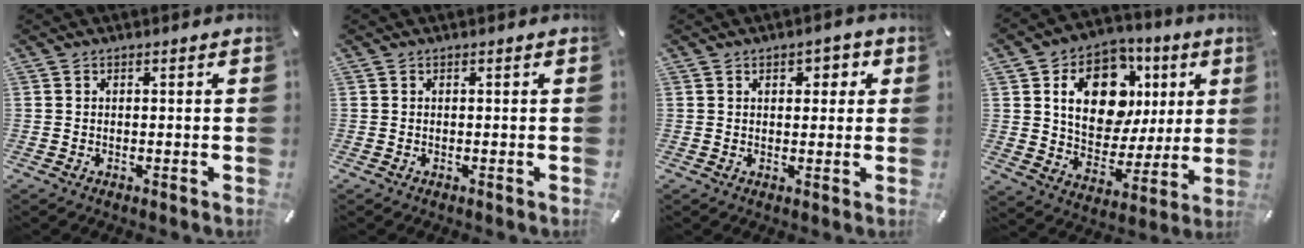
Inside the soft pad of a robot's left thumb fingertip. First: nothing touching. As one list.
[{"total": 0.0}, {"total": 2.9, "force": [1.0, 2.1, 1.8], "torque": [-0.016, -0.002, 0.008]}, {"total": 17.0, "force": [6.1, 12.4, 10.0], "torque": [-0.156, -0.018, 0.115]}]